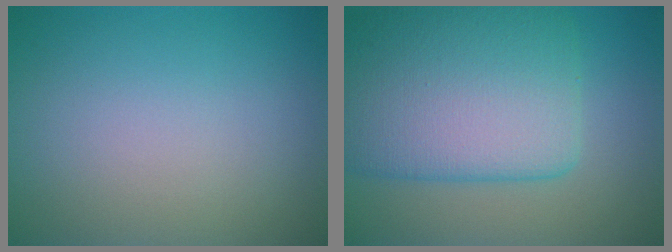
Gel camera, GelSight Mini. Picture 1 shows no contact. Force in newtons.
{"total": 9.5, "press": 9.5, "slide": 0.3}